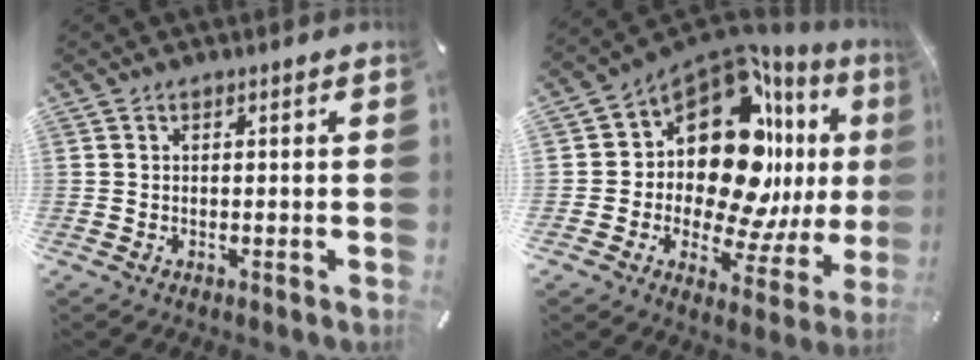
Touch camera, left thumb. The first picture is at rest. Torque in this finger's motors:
{"motor_torque": [0.80, 1.83, 1.07, 0.29, 0.18]}